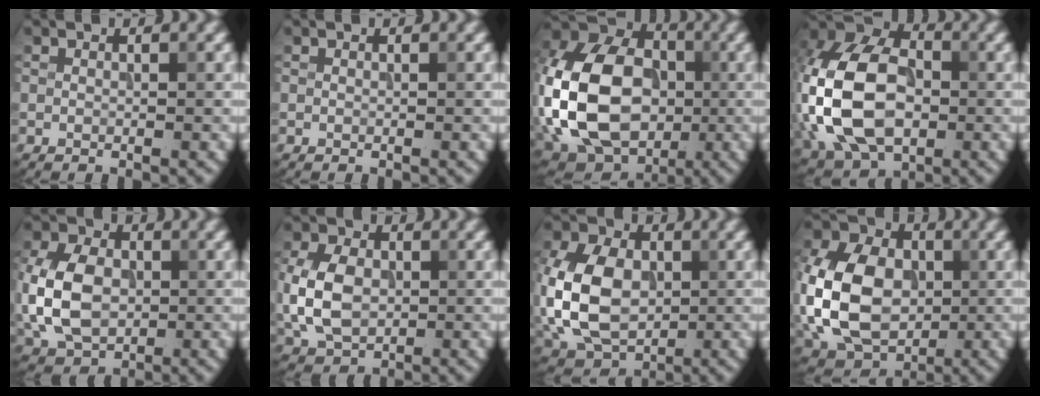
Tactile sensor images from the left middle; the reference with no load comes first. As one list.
[{"total": 0.0}, {"total": 15.6, "force": [-2.0, 11.3, 10.6], "torque": [-0.233, 0.009, -0.053]}, {"total": 12.4, "force": [-1.4, 8.6, 8.8], "torque": [-0.184, 0.004, -0.037]}, {"total": 8.2, "force": [-0.4, 6.0, 5.6], "torque": [-0.136, 0.004, -0.017]}, {"total": 6.4, "force": [-0.2, 4.7, 4.4], "torque": [-0.101, 0.003, -0.008]}, {"total": 10.1, "force": [-0.6, 7.2, 7.0], "torque": [-0.155, 0.006, -0.024]}, {"total": 12.3, "force": [-1.0, 9.1, 8.3], "torque": [-0.192, 0.012, -0.032]}]